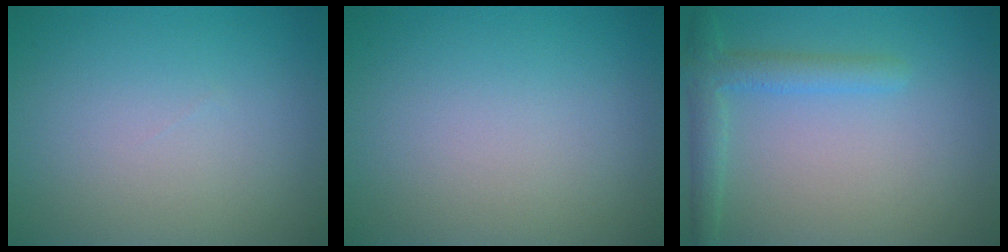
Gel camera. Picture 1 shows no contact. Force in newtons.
{"total": 0.0}
{"total": 2.8, "press": 2.8, "slide": 0.2}